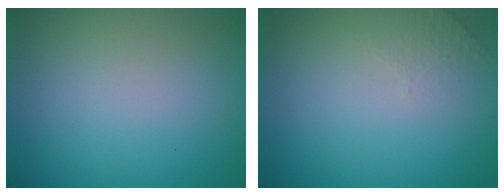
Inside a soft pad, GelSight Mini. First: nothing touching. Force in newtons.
{"total": 1.3, "press": 1.2, "slide": 0.3}